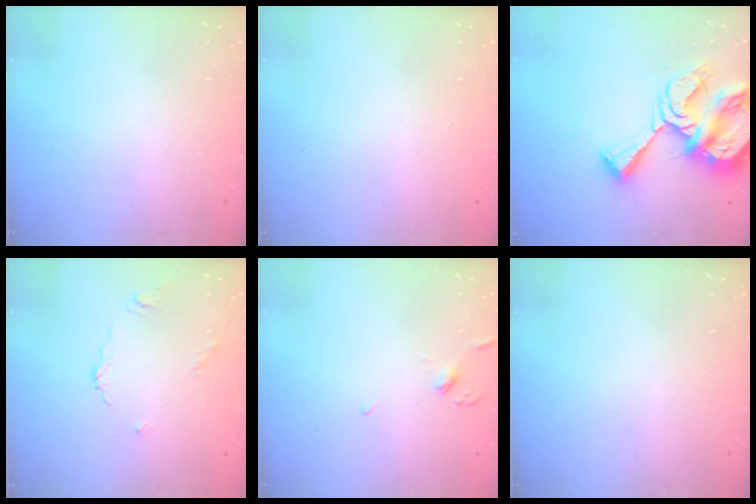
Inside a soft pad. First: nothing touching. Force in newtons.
{"total": 1.7, "press": 1.7, "slide": 0.1}
{"total": 16.2, "press": 16.1, "slide": 1.7}
{"total": 2.2, "press": 2.2, "slide": 0.4}
{"total": 2.9, "press": 2.8, "slide": 0.7}
{"total": 0.0}